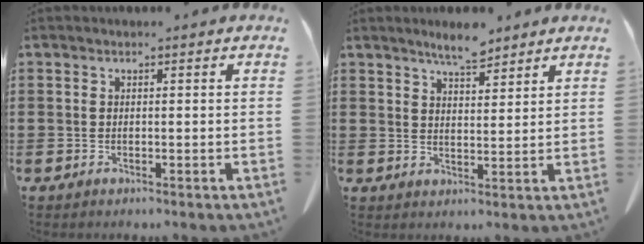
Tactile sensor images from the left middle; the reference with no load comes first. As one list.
[{"total": 4.6, "force": [4.2, 0.8, 1.6], "torque": [-0.040, -0.013, 0.078]}]